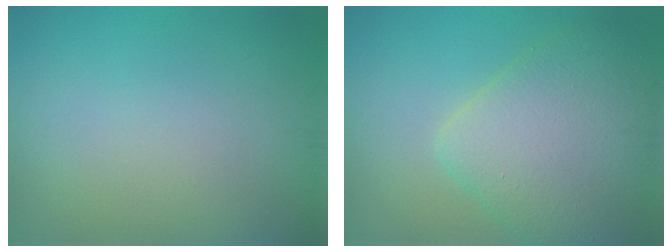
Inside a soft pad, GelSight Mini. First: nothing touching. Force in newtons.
{"total": 7.8, "press": 7.8, "slide": 0.6}